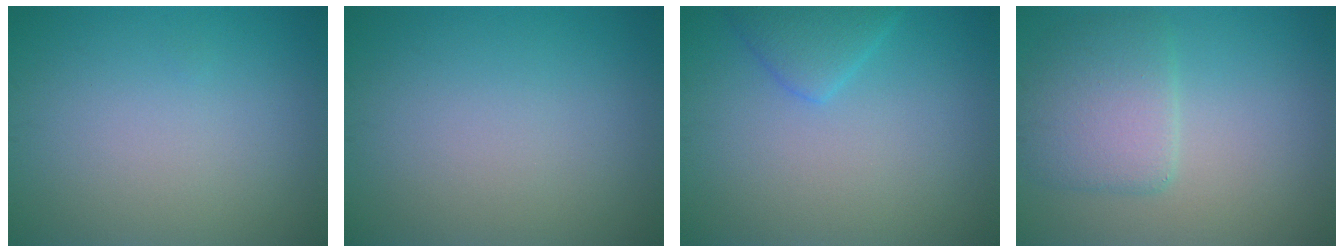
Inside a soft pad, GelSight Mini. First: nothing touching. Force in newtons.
{"total": 0.0}
{"total": 2.3, "press": 2.3, "slide": 0.3}
{"total": 4.4, "press": 4.4, "slide": 0.3}